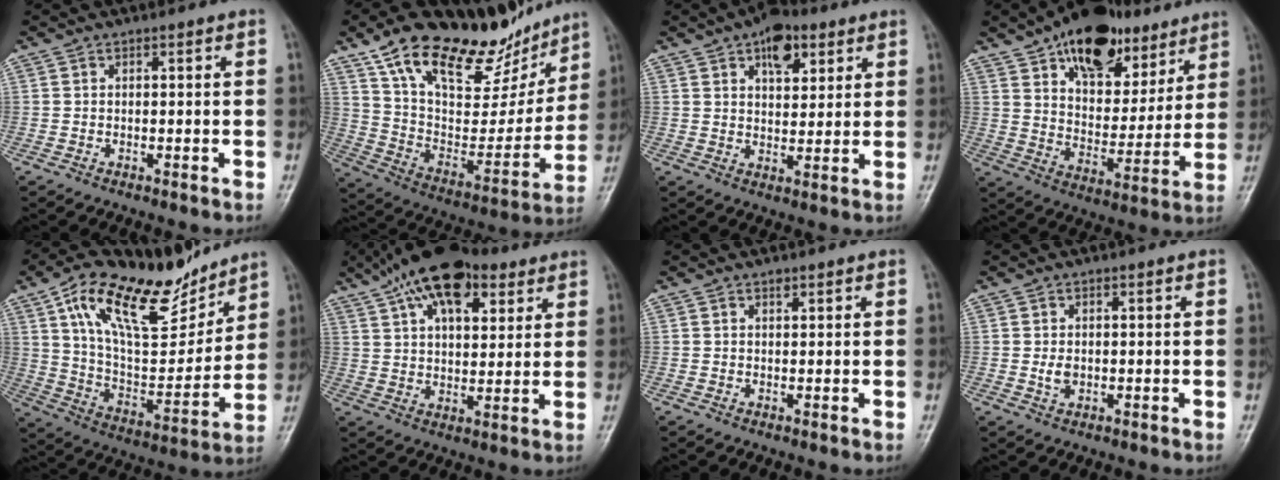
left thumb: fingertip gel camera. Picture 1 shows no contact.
{"total": 27.8, "force": [19.4, 12.2, 15.7], "torque": [-0.204, -0.053, 0.323]}
{"total": 8.9, "force": [4.7, 4.9, 5.7], "torque": [-0.056, -0.017, 0.066]}
{"total": 21.9, "force": [13.4, 11.8, 12.7], "torque": [-0.146, -0.046, 0.217]}
{"total": 23.2, "force": [15.1, 9.5, 14.9], "torque": [-0.201, -0.054, 0.268]}
{"total": 16.5, "force": [9.6, 8.2, 10.6], "torque": [-0.154, -0.012, 0.158]}
{"total": 0.9, "force": [0.7, 0.5, 0.4], "torque": [-0.004, -0.005, 0.010]}
{"total": 2.3, "force": [0.0, 1.6, 1.6], "torque": [-0.023, -0.002, 0.004]}